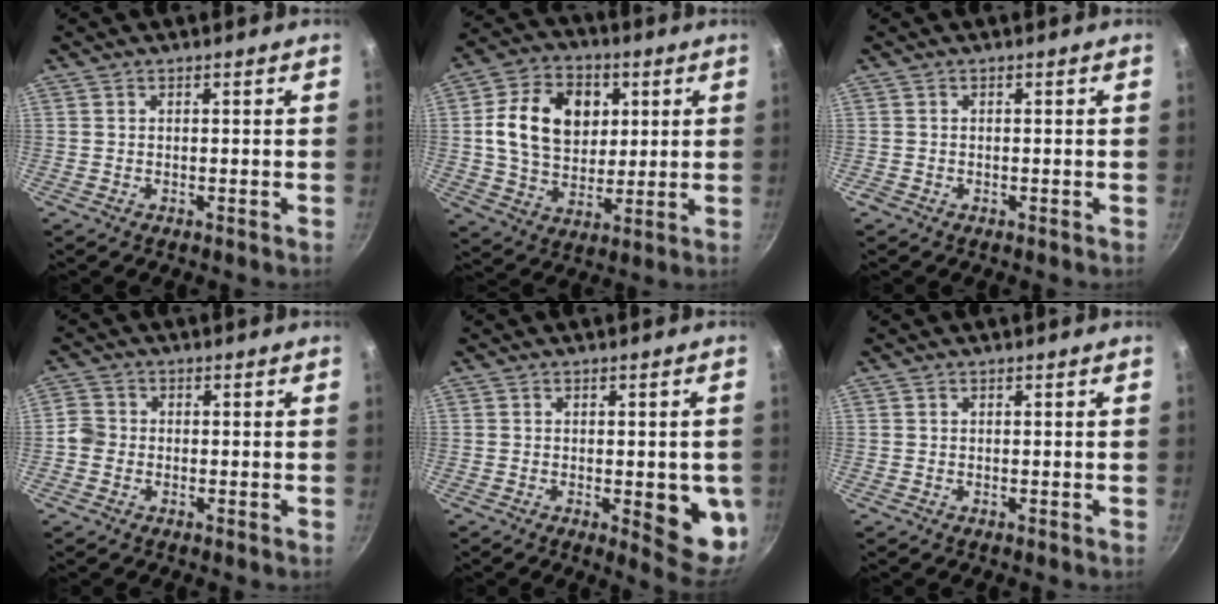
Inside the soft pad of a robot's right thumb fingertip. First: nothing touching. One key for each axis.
{"total": 16.3, "fx": 3.4, "fy": 12.2, "fz": 10.3, "tx": -0.151, "ty": 0.003, "tz": 0.053}
{"total": 0.6, "fx": -0.4, "fy": 0.5, "fz": 0.1, "tx": -0.003, "ty": 0.003, "tz": -0.007}
{"total": 3.2, "fx": -0.9, "fy": 2.9, "fz": 1.2, "tx": -0.013, "ty": 0.014, "tz": -0.026}
{"total": 9.7, "fx": -1.5, "fy": 3.7, "fz": 8.9, "tx": -0.078, "ty": -0.013, "tz": -0.015}
{"total": 0.0}